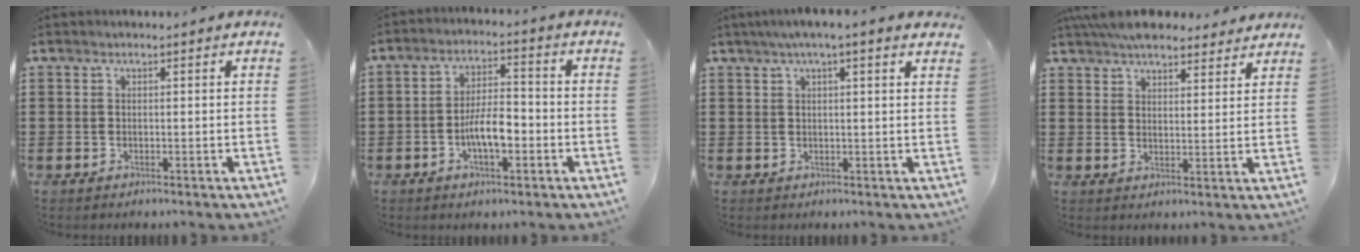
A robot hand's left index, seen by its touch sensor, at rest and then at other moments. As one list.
[{"total": 6.6, "force": [-1.9, 2.5, 5.7], "torque": [-0.103, 0.005, -0.040]}, {"total": 2.6, "force": [1.7, 0.4, 1.9], "torque": [-0.041, 0.006, 0.030]}, {"total": 6.1, "force": [5.5, 1.8, 1.9], "torque": [-0.053, -0.007, 0.106]}]